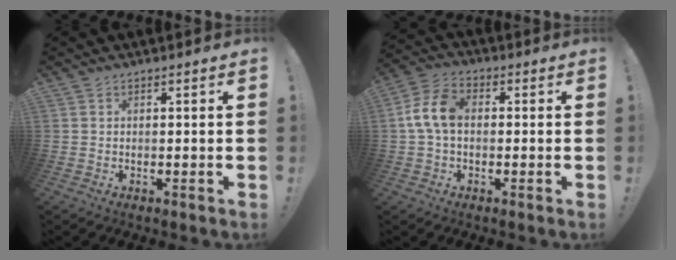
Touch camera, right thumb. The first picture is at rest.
{"total": 9.7, "force": [0.1, 6.3, 7.4], "torque": [-0.140, 0.012, 0.008]}